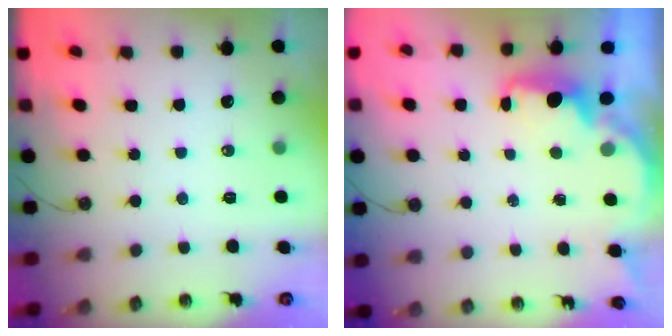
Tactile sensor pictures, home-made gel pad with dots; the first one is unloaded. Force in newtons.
{"total": 2.4, "press": 2.2, "slide": 0.8}